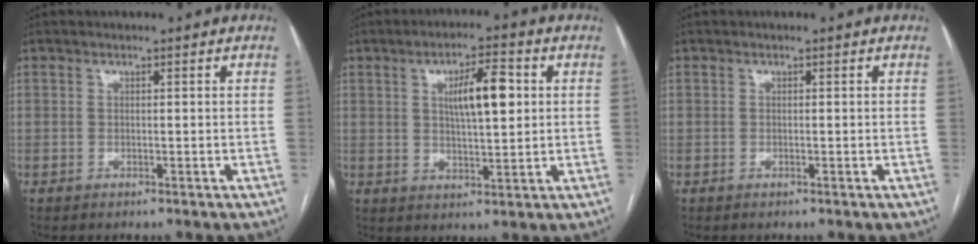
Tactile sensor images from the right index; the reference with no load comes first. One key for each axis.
{"total": 7.8, "fx": 1.9, "fy": 1.9, "fz": 7.3, "tx": -0.122, "ty": 0.011, "tz": 0.034}
{"total": 0.0}